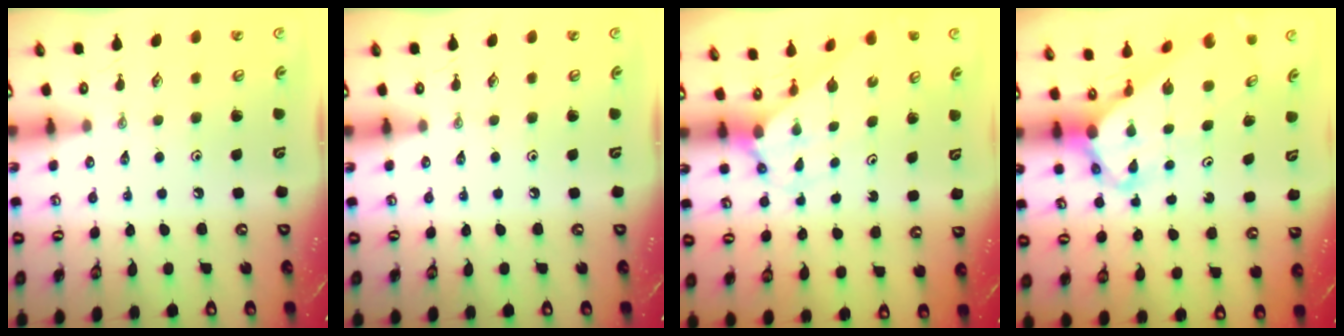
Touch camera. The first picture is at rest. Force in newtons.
{"total": 0.0}
{"total": 2.0, "press": 2.0, "slide": 0.2}
{"total": 4.4, "press": 4.4, "slide": 0.3}